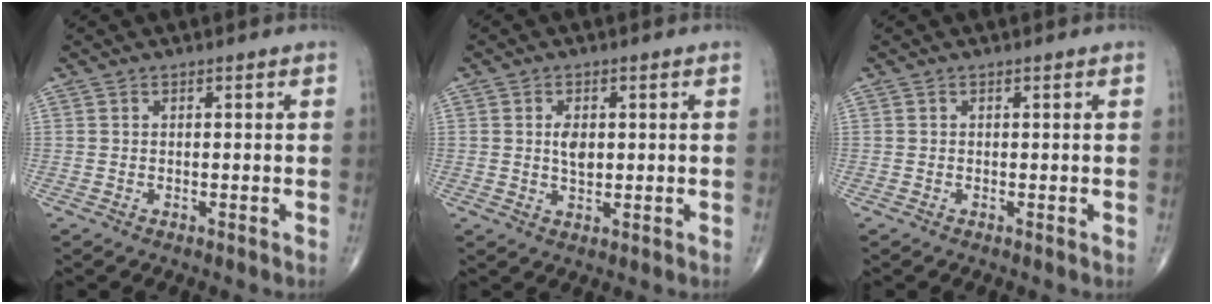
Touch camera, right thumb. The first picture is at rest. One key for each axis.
{"total": 3.4, "fx": 0.5, "fy": 2.0, "fz": 2.8, "tx": -0.042, "ty": -0.005, "tz": 0.010}
{"total": 0.0}